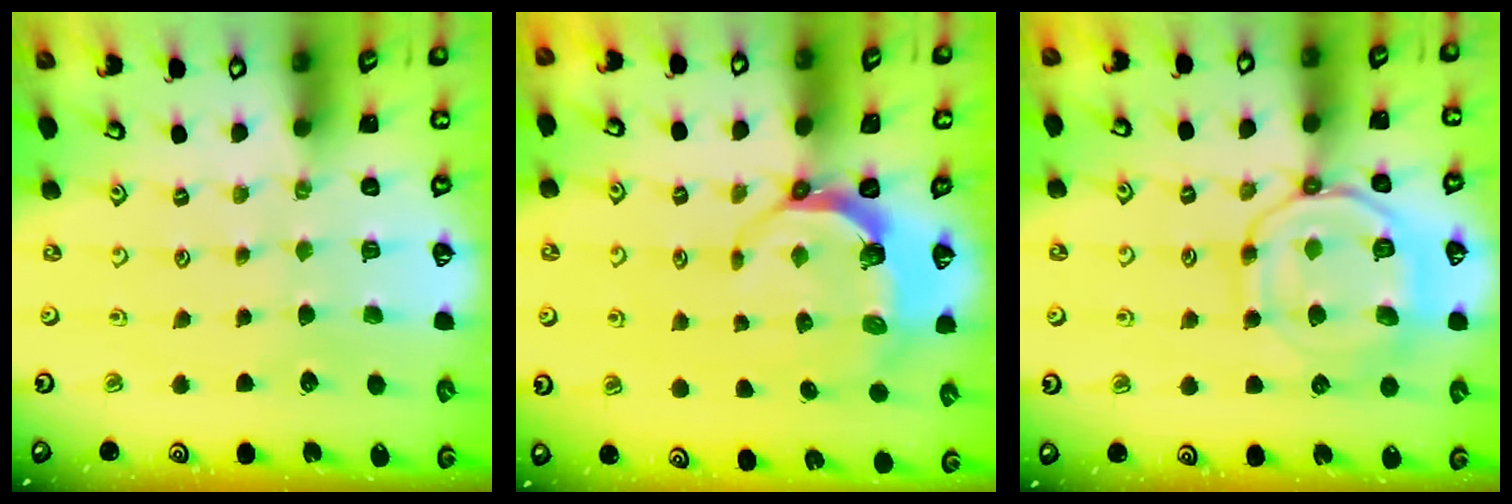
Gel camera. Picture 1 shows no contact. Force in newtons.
{"total": 5.8, "press": 4.7, "slide": 3.4}
{"total": 12.3, "press": 12.3, "slide": 1.4}